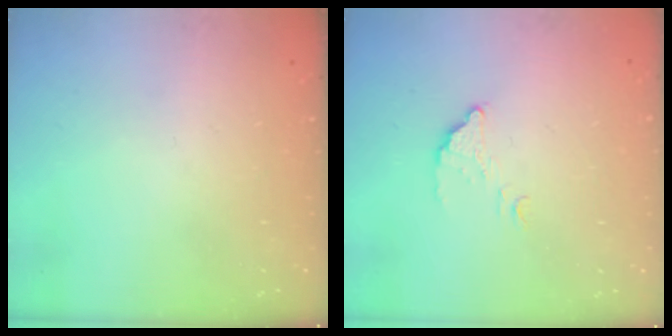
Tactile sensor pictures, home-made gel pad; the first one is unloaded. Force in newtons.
{"total": 2.9, "press": 2.9, "slide": 0.1}